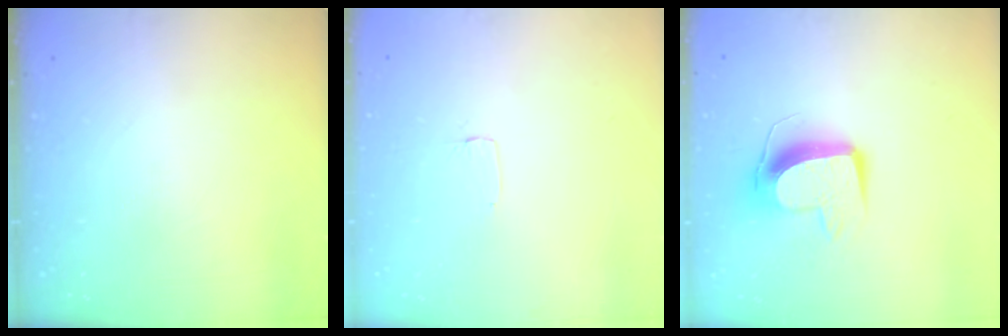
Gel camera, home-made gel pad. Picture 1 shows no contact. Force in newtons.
{"total": 2.6, "press": 2.6, "slide": 0.2}
{"total": 10.1, "press": 10.1, "slide": 0.4}